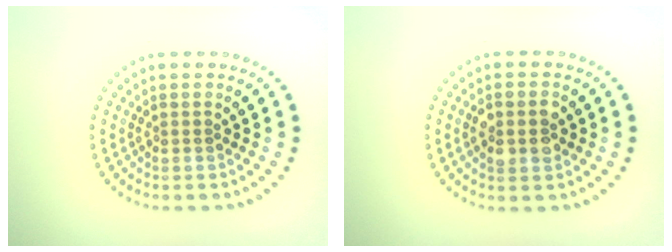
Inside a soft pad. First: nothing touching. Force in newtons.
{"total": 2.9, "press": 2.8, "slide": 0.3}